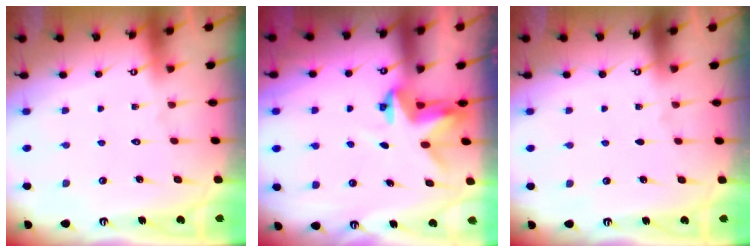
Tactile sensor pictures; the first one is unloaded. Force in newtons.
{"total": 3.2, "press": 3.2, "slide": 0.1}
{"total": 0.0}